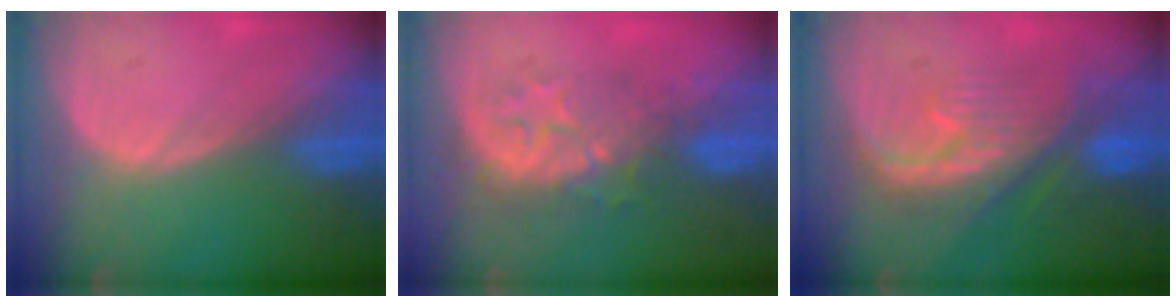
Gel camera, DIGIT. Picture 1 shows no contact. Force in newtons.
{"total": 8.0, "press": 7.4, "slide": 3.1}
{"total": 8.1, "press": 8.1, "slide": 1.0}